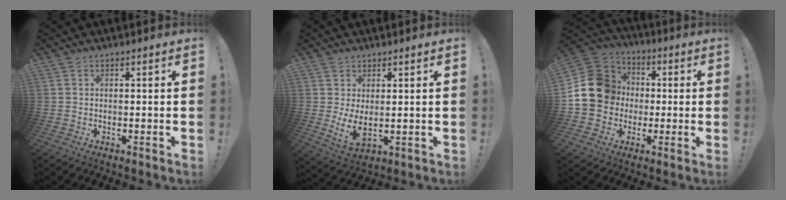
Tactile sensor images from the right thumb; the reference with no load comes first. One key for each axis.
{"total": 5.8, "fx": 1.6, "fy": 2.9, "fz": 4.8, "tx": -0.075, "ty": -0.023, "tz": 0.033}
{"total": 17.7, "fx": 1.3, "fy": 15.7, "fz": 8.0, "tx": -0.129, "ty": 0.010, "tz": 0.044}